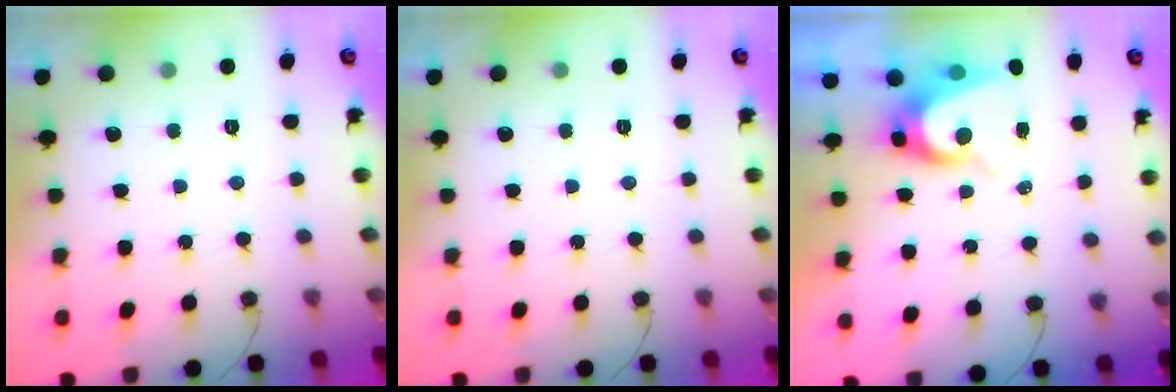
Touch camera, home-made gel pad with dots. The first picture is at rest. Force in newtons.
{"total": 0.0}
{"total": 7.7, "press": 7.7, "slide": 0.6}